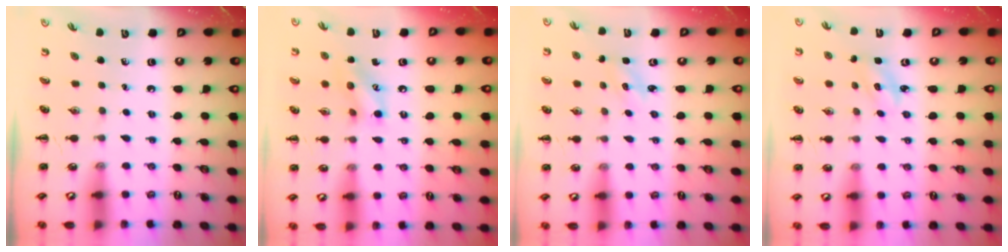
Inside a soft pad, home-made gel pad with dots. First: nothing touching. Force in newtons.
{"total": 10.2, "press": 10.2, "slide": 0.3}
{"total": 2.1, "press": 2.0, "slide": 0.6}
{"total": 2.8, "press": 2.7, "slide": 0.7}